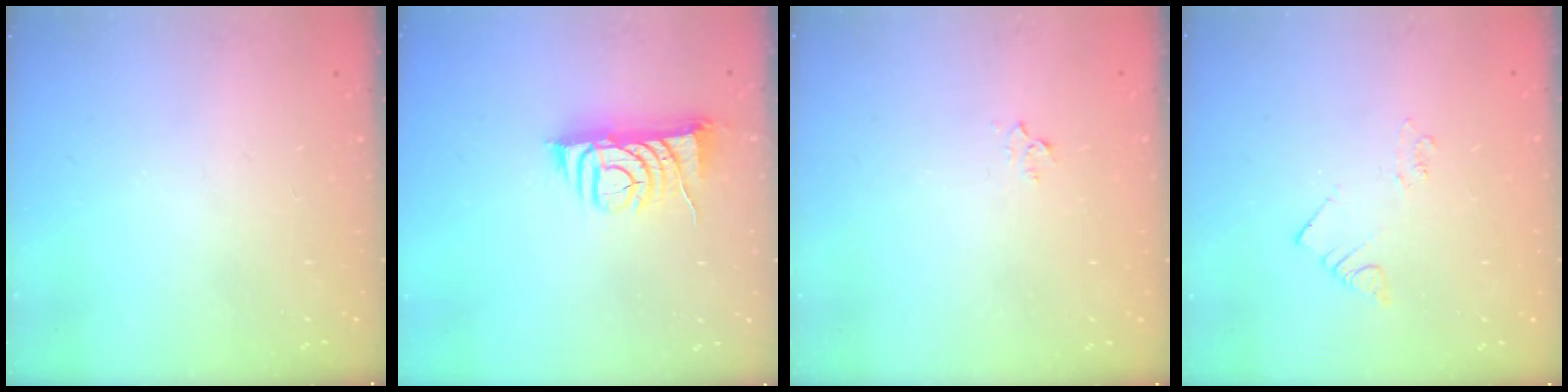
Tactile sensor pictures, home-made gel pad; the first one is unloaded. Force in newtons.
{"total": 7.8, "press": 7.8, "slide": 0.8}
{"total": 3.0, "press": 3.0, "slide": 0.4}
{"total": 1.9, "press": 1.9, "slide": 0.3}